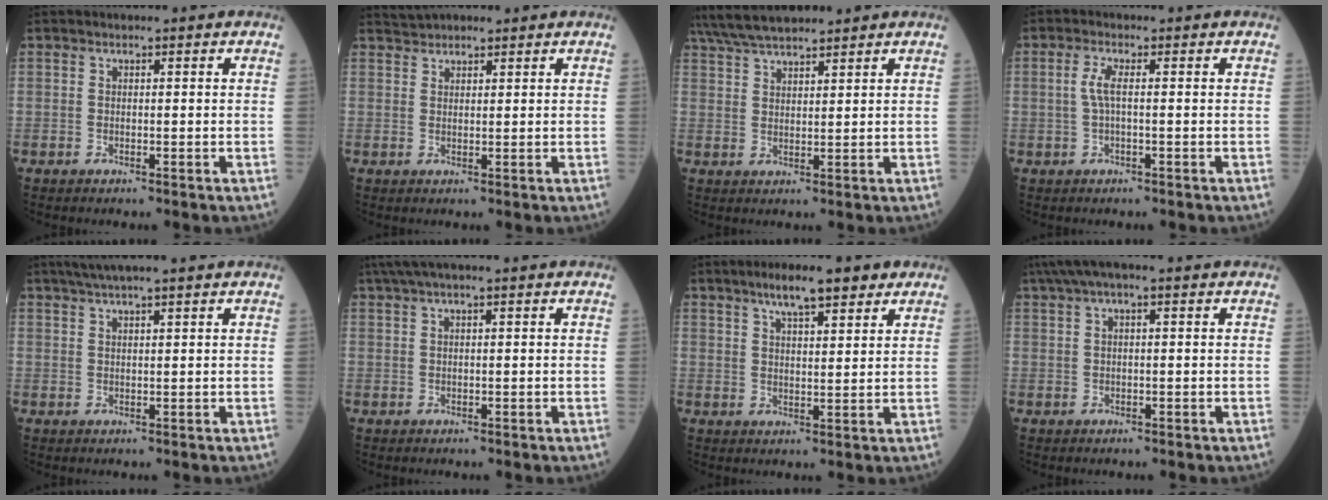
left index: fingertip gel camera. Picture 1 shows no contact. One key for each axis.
{"total": 2.5, "fx": 2.4, "fy": 0.8, "fz": 0.3, "tx": -0.012, "ty": 0.024, "tz": 0.043}
{"total": 9.5, "fx": 8.3, "fy": 1.6, "fz": 4.2, "tx": -0.081, "ty": 0.031, "tz": 0.153}
{"total": 2.6, "fx": 0.1, "fy": 0.3, "fz": 2.6, "tx": -0.062, "ty": 0.003, "tz": 0.001}
{"total": 6.4, "fx": 5.2, "fy": -0.4, "fz": 3.8, "tx": -0.062, "ty": 0.032, "tz": 0.083}
{"total": 4.5, "fx": 3.3, "fy": 0.0, "fz": 3.1, "tx": -0.061, "ty": 0.041, "tz": 0.059}
{"total": 7.2, "fx": 5.1, "fy": 1.7, "fz": 4.9, "tx": -0.086, "ty": 0.017, "tz": 0.081}
{"total": 5.5, "fx": 3.3, "fy": 1.1, "fz": 4.3, "tx": -0.086, "ty": 0.043, "tz": 0.054}